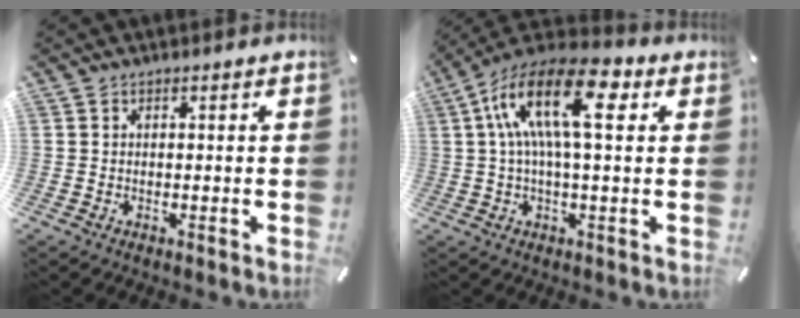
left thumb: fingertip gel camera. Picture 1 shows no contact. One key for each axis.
{"total": 16.1, "fx": 4.4, "fy": 6.1, "fz": 14.3, "tx": -0.289, "ty": -0.011, "tz": 0.071}